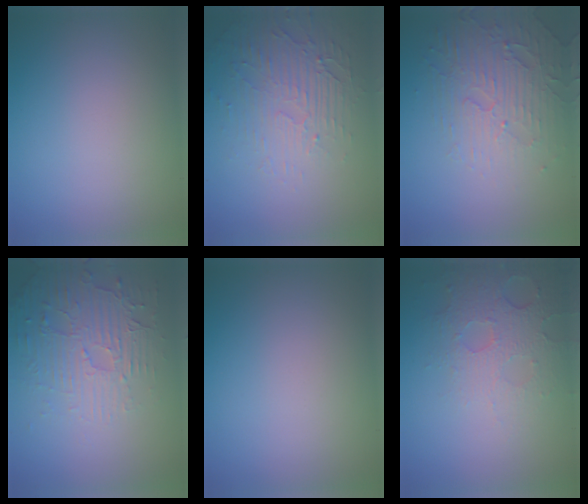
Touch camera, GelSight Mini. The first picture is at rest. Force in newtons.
{"total": 4.7, "press": 3.2, "slide": 3.5}
{"total": 4.7, "press": 3.4, "slide": 3.3}
{"total": 4.6, "press": 3.6, "slide": 2.8}
{"total": 0.0}
{"total": 4.9, "press": 3.3, "slide": 3.6}